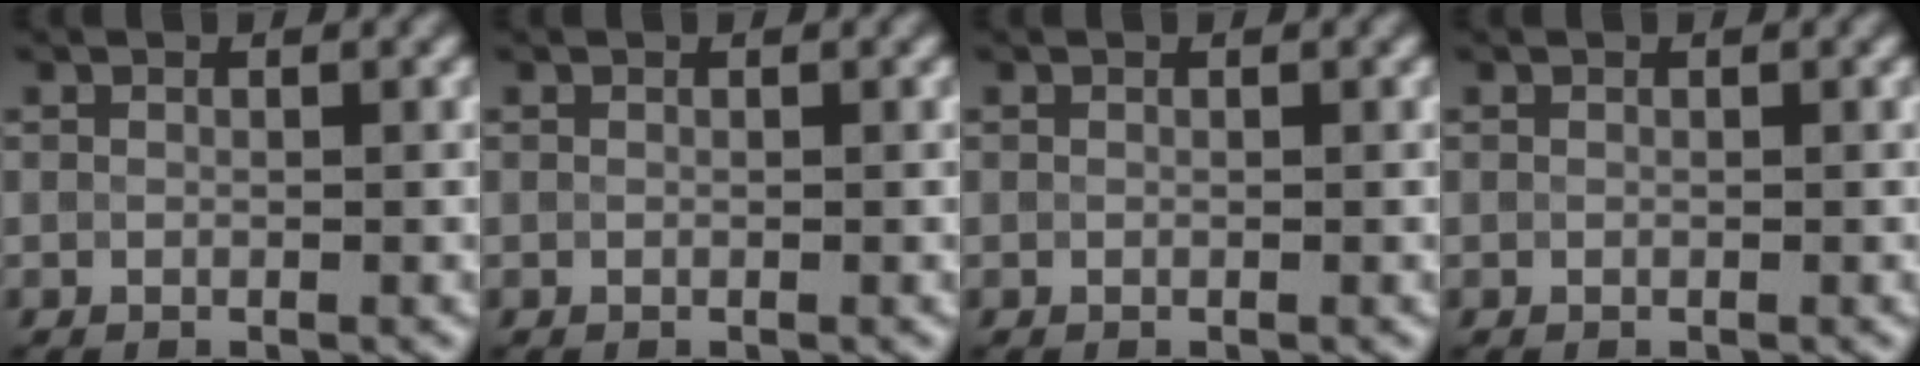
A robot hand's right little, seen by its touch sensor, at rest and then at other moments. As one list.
[{"total": 0.0}, {"total": 0.0}, {"total": 0.0}]